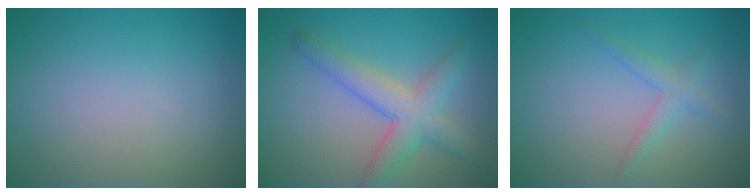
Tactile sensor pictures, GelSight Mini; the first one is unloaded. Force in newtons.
{"total": 4.6, "press": 4.6, "slide": 0.1}
{"total": 1.8, "press": 1.8, "slide": 0.1}